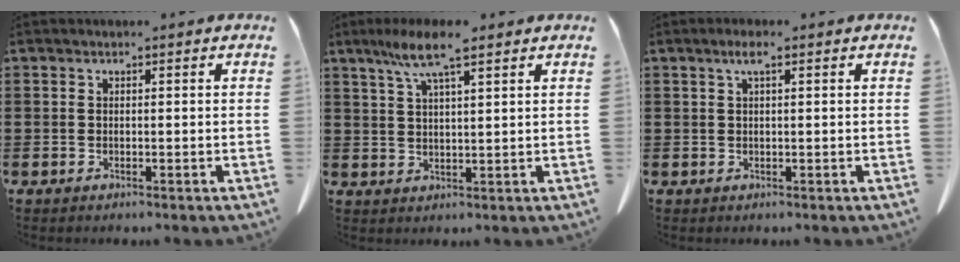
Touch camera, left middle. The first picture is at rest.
{"total": 7.4, "force": [4.8, 1.0, 5.5], "torque": [-0.117, 0.002, 0.084]}
{"total": 2.1, "force": [0.8, 0.4, 1.8], "torque": [-0.037, 0.005, 0.013]}